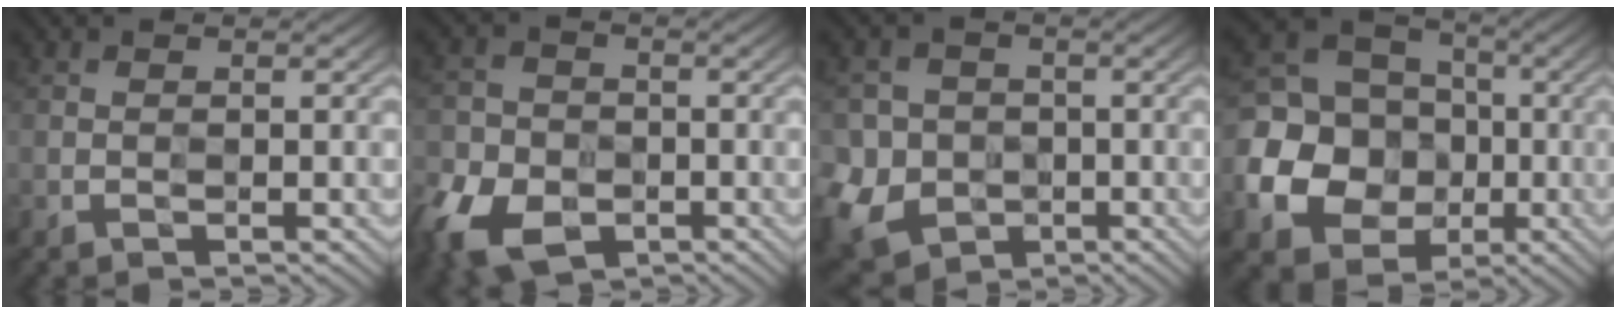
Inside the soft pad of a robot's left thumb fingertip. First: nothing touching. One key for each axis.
{"total": 7.9, "fx": -4.2, "fy": 5.5, "fz": 3.8, "tx": -0.103, "ty": -0.023, "tz": -0.087}
{"total": 7.5, "fx": -1.8, "fy": 6.9, "fz": 2.1, "tx": -0.085, "ty": -0.016, "tz": -0.054}
{"total": 13.9, "fx": -2.5, "fy": 12.5, "fz": 5.6, "tx": -0.175, "ty": -0.015, "tz": -0.065}